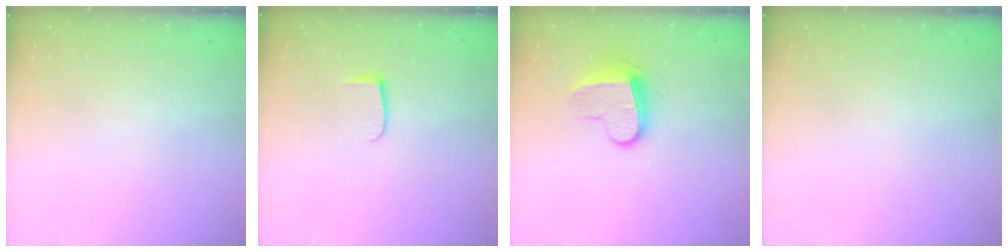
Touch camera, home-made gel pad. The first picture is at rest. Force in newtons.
{"total": 5.3, "press": 5.2, "slide": 0.7}
{"total": 9.9, "press": 9.9, "slide": 0.1}
{"total": 0.0}